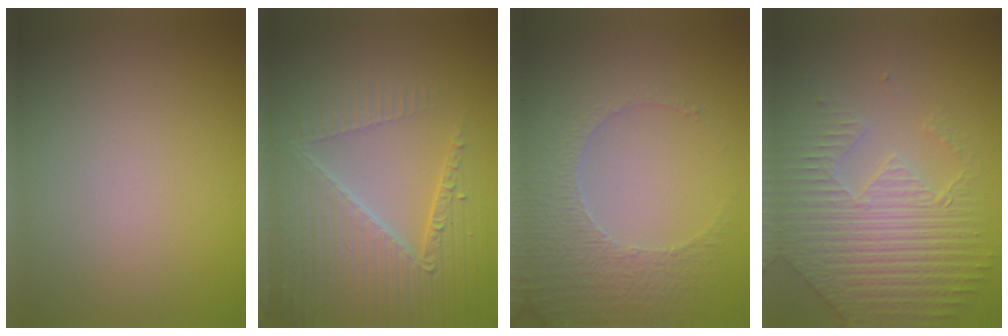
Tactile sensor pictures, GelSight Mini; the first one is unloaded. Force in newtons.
{"total": 6.2, "press": 5.0, "slide": 3.7}
{"total": 4.7, "press": 3.5, "slide": 3.1}
{"total": 4.7, "press": 4.6, "slide": 1.1}